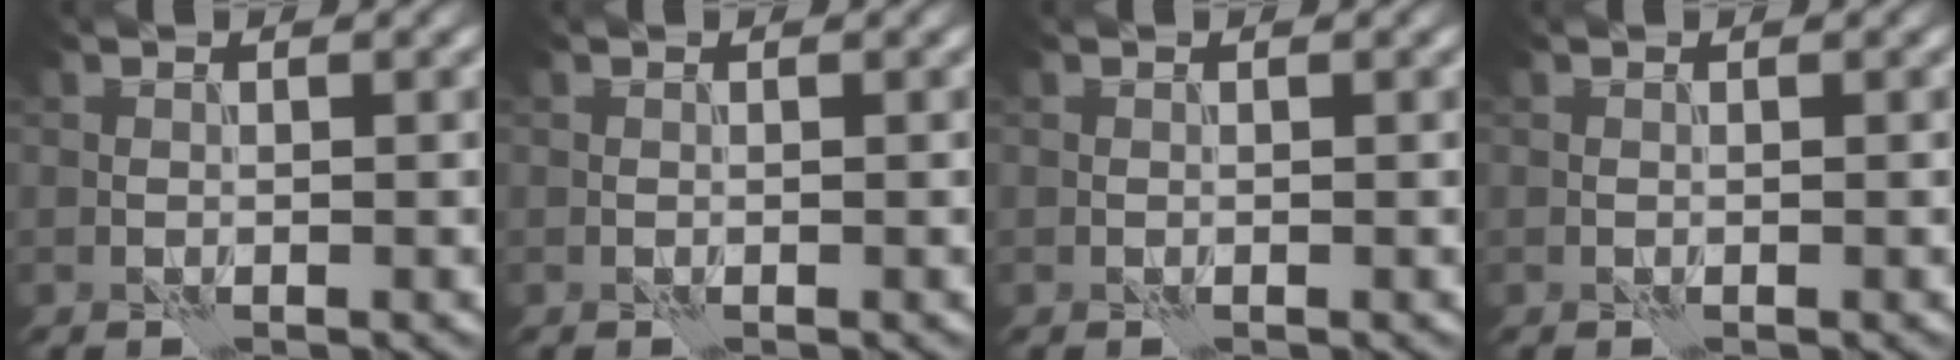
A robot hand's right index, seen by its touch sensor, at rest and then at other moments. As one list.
[{"total": 0.0}, {"total": 0.0}, {"total": 0.0}]